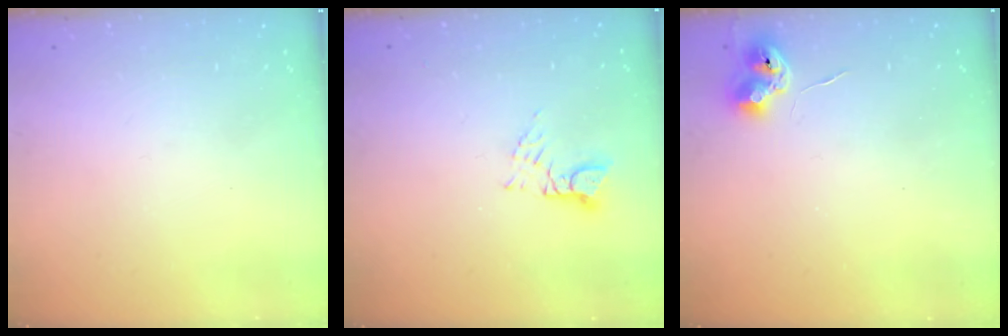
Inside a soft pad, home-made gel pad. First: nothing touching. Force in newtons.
{"total": 3.0, "press": 3.0, "slide": 0.4}
{"total": 7.4, "press": 7.4, "slide": 0.7}